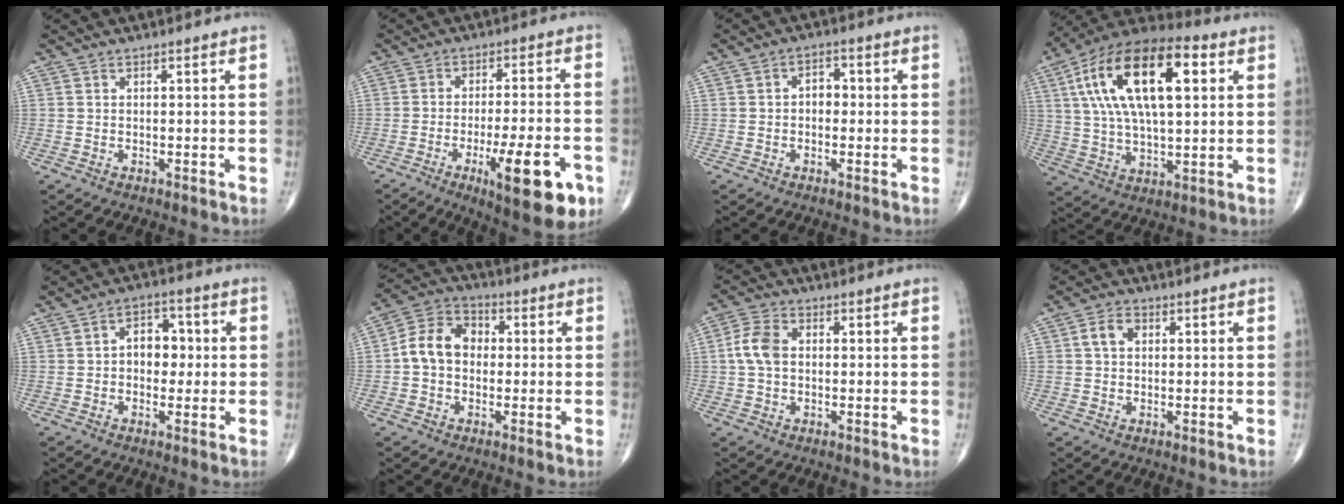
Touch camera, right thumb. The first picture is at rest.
{"total": 15.5, "force": [-6.4, 3.9, 13.6], "torque": [-0.196, 0.012, -0.085]}
{"total": 3.3, "force": [-0.2, 2.4, 2.3], "torque": [-0.020, 0.015, -0.010]}
{"total": 23.1, "force": [6.4, 10.3, 19.6], "torque": [-0.350, 0.013, 0.101]}
{"total": 6.7, "force": [0.2, 4.7, 4.8], "torque": [-0.039, 0.016, -0.006]}
{"total": 9.3, "force": [0.0, 7.1, 5.9], "torque": [-0.093, 0.032, -0.014]}
{"total": 5.9, "force": [0.3, 4.0, 4.3], "torque": [-0.093, 0.014, -0.001]}
{"total": 4.0, "force": [0.9, 2.9, 2.6], "torque": [-0.045, 0.010, 0.014]}